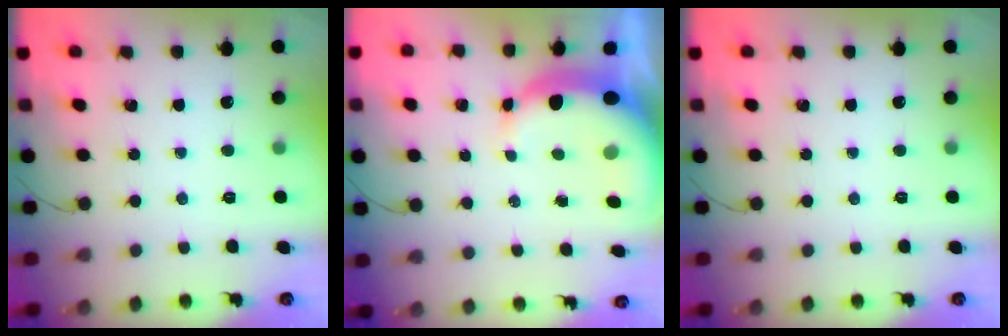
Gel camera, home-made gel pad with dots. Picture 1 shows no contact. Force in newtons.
{"total": 10.5, "press": 10.3, "slide": 2.0}
{"total": 0.0}